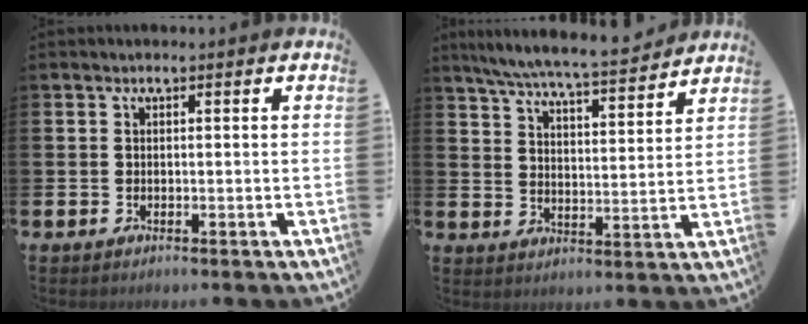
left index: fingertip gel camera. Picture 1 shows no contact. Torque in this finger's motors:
{"motor_torque": [0.96, -1.18, 0.23, 0.11]}